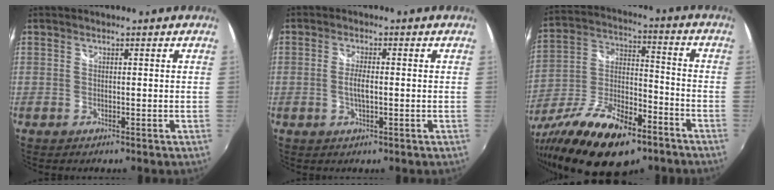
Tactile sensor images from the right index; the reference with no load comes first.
{"total": 2.9, "force": [-0.4, 0.8, 2.8], "torque": [-0.054, -0.002, -0.009]}
{"total": 22.5, "force": [-13.3, 9.9, 15.3], "torque": [-0.299, -0.027, -0.220]}